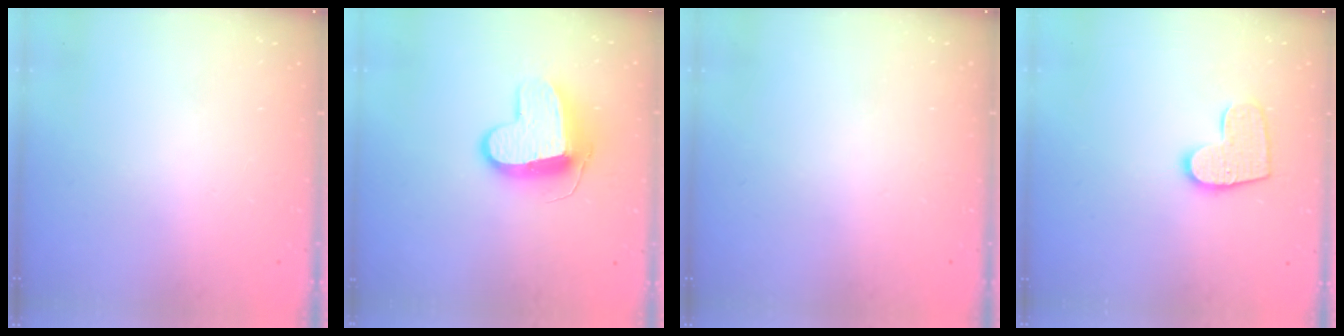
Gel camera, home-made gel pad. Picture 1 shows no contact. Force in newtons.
{"total": 11.7, "press": 11.7, "slide": 0.9}
{"total": 0.0}
{"total": 11.3, "press": 11.3, "slide": 0.7}